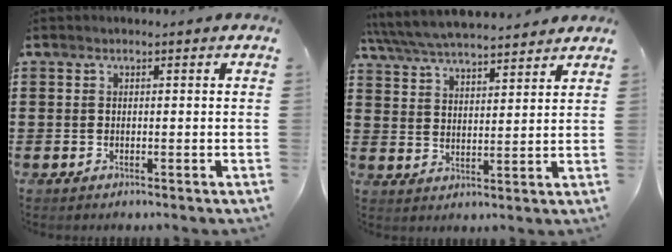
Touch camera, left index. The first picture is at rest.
{"total": 5.7, "force": [5.5, 0.6, 1.5], "torque": [-0.053, -0.025, 0.097]}